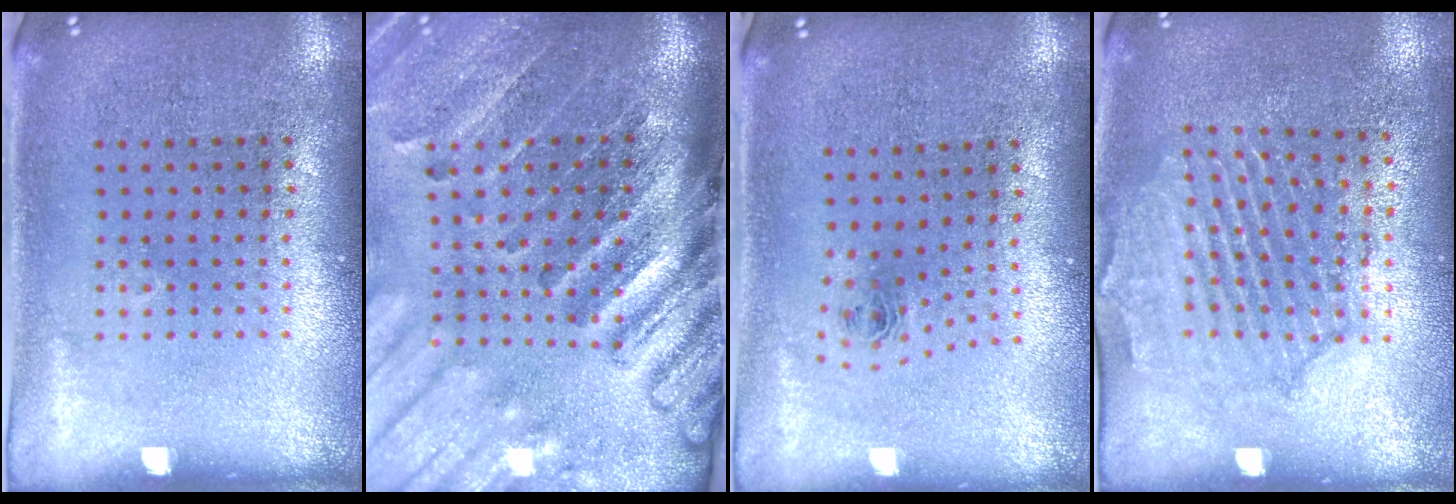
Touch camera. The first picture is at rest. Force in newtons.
{"total": 4.3, "press": 3.2, "slide": 2.8}
{"total": 0.9, "press": 0.4, "slide": 0.8}
{"total": 1.8, "press": 1.8, "slide": 0.3}